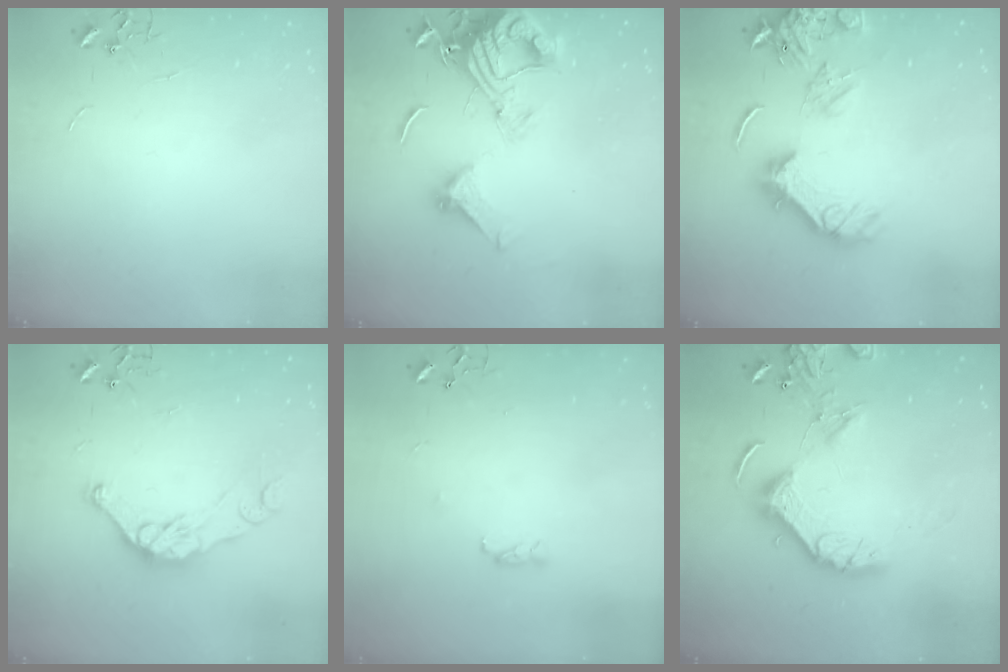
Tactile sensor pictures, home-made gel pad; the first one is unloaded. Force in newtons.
{"total": 17.0, "press": 17.0, "slide": 1.8}
{"total": 18.2, "press": 18.1, "slide": 2.0}
{"total": 12.7, "press": 12.7, "slide": 0.0}
{"total": 3.8, "press": 3.8, "slide": 0.6}
{"total": 15.5, "press": 15.3, "slide": 2.4}